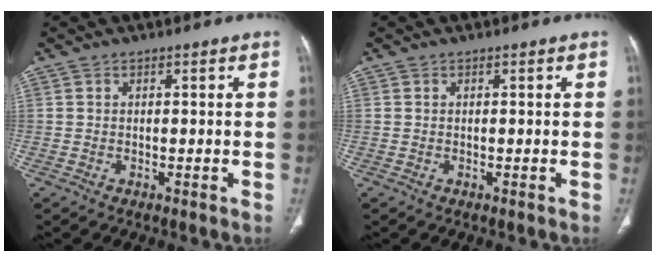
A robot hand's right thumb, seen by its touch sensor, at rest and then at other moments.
{"total": 0.0}